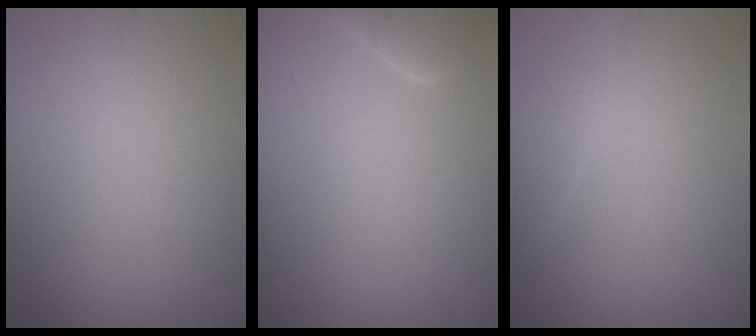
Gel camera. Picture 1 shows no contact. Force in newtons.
{"total": 2.3, "press": 2.2, "slide": 0.4}
{"total": 1.0, "press": 1.0, "slide": 0.1}